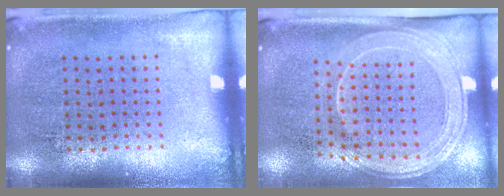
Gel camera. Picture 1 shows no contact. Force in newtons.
{"total": 2.0, "press": 1.7, "slide": 1.1}